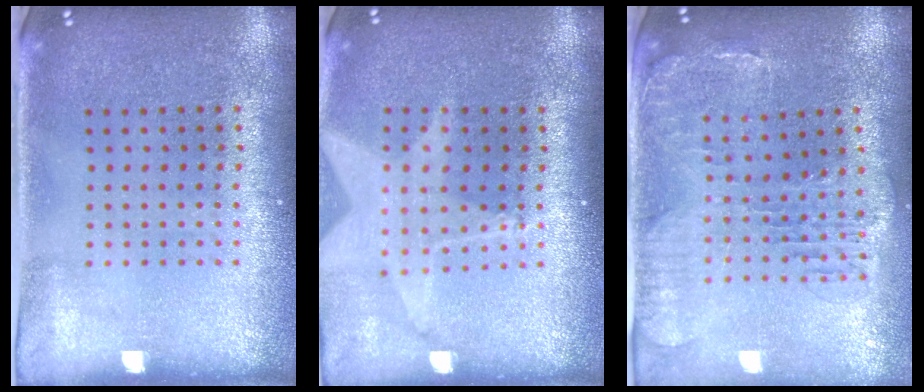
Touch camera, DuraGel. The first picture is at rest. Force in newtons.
{"total": 1.8, "press": 1.5, "slide": 1.0}
{"total": 1.4, "press": 1.4, "slide": 0.4}